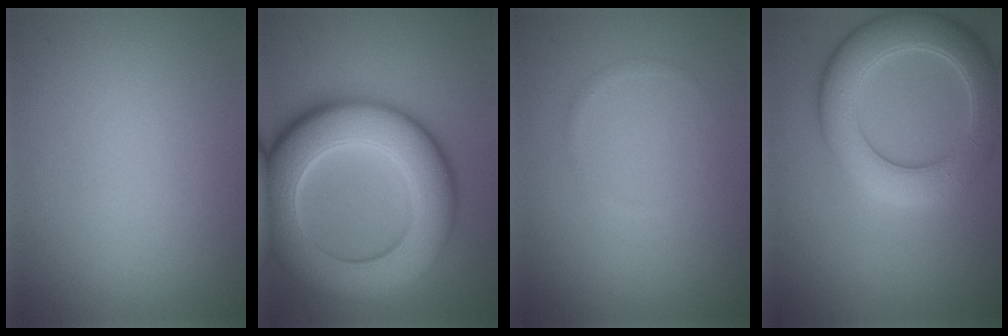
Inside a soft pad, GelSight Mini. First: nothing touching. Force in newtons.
{"total": 12.7, "press": 12.7, "slide": 0.2}
{"total": 0.5, "press": 0.5, "slide": 0.0}
{"total": 7.0, "press": 7.0, "slide": 0.7}